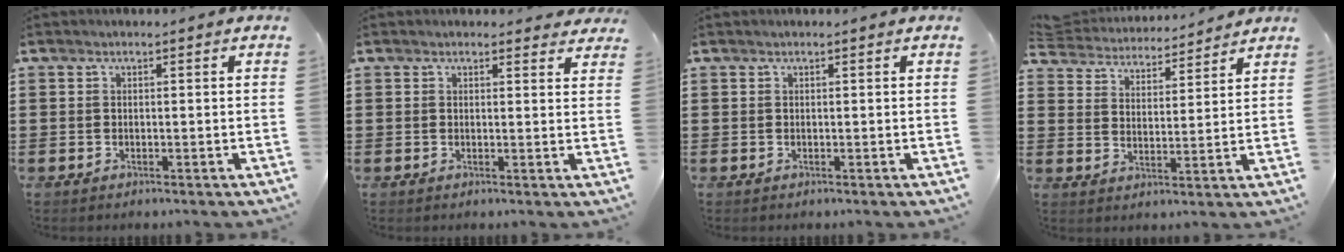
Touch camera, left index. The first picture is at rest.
{"total": 1.5, "force": [1.4, 0.5, 0.3], "torque": [-0.002, 0.002, 0.025]}
{"total": 0.0}
{"total": 4.4, "force": [4.3, 0.5, -0.1], "torque": [-0.025, -0.030, 0.073]}